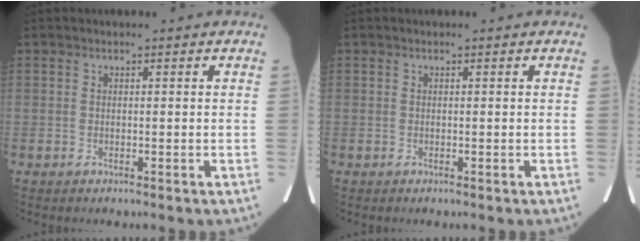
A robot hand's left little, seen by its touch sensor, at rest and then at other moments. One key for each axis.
{"total": 0.0}